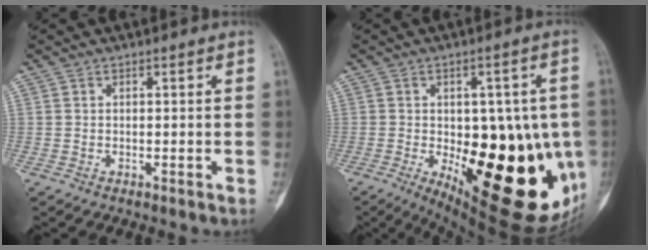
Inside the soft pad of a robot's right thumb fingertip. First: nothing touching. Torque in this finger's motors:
{"motor_torque": [-0.13, 2.45, 1.59, -1.18, 0.13]}